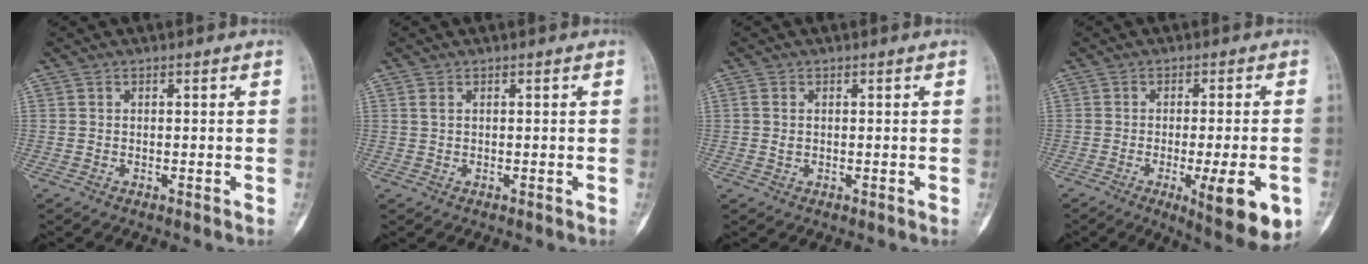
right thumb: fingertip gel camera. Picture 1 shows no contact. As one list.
[{"total": 0.9, "force": [0.4, 0.4, 0.6], "torque": [-0.015, 0.007, 0.011]}, {"total": 1.3, "force": [0.1, 0.9, 1.0], "torque": [-0.022, -0.002, 0.002]}, {"total": 12.2, "force": [-4.4, 2.7, 11.1], "torque": [-0.147, -0.008, -0.053]}]